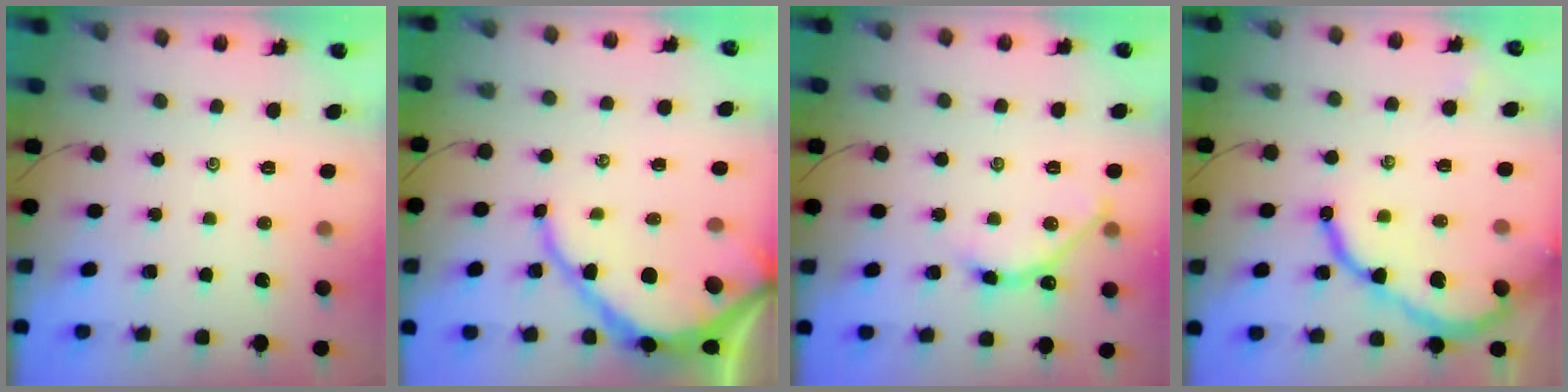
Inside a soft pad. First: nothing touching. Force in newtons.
{"total": 11.3, "press": 11.2, "slide": 1.2}
{"total": 5.6, "press": 5.5, "slide": 0.8}
{"total": 13.1, "press": 13.0, "slide": 1.3}